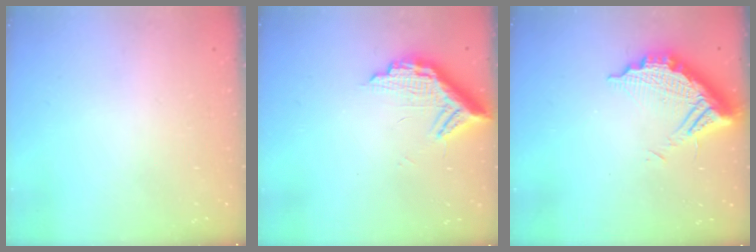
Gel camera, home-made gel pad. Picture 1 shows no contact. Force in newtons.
{"total": 11.1, "press": 11.1, "slide": 0.8}
{"total": 13.7, "press": 13.7, "slide": 1.0}